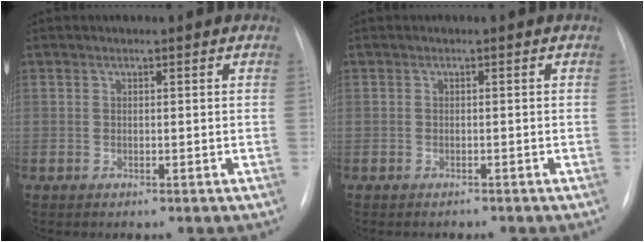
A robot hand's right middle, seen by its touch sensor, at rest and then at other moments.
{"total": 0.6, "force": [-0.6, 0.1, -0.2], "torque": [-0.002, -0.001, -0.011]}